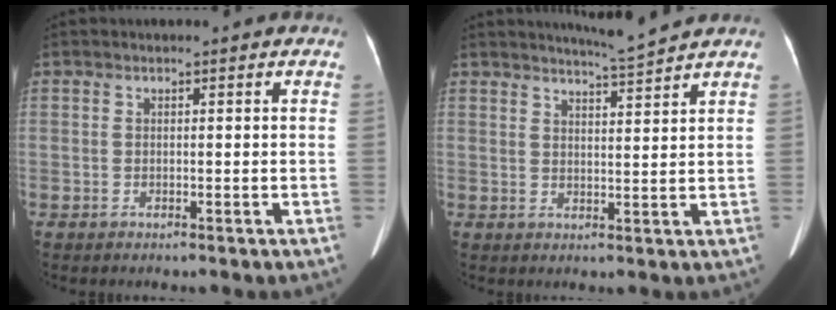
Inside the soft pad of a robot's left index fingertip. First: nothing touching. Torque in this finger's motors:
{"motor_torque": [0.00, -0.33, -0.04, 0.02]}